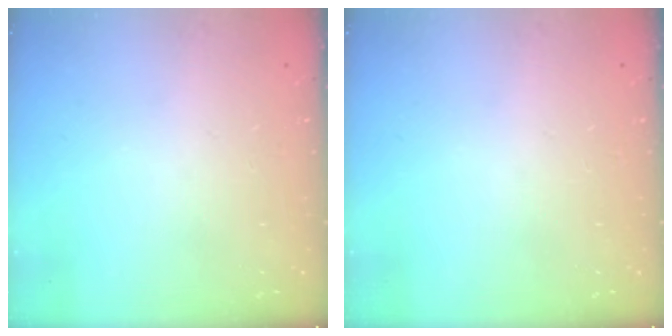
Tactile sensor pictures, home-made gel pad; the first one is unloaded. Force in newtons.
{"total": 0.0}